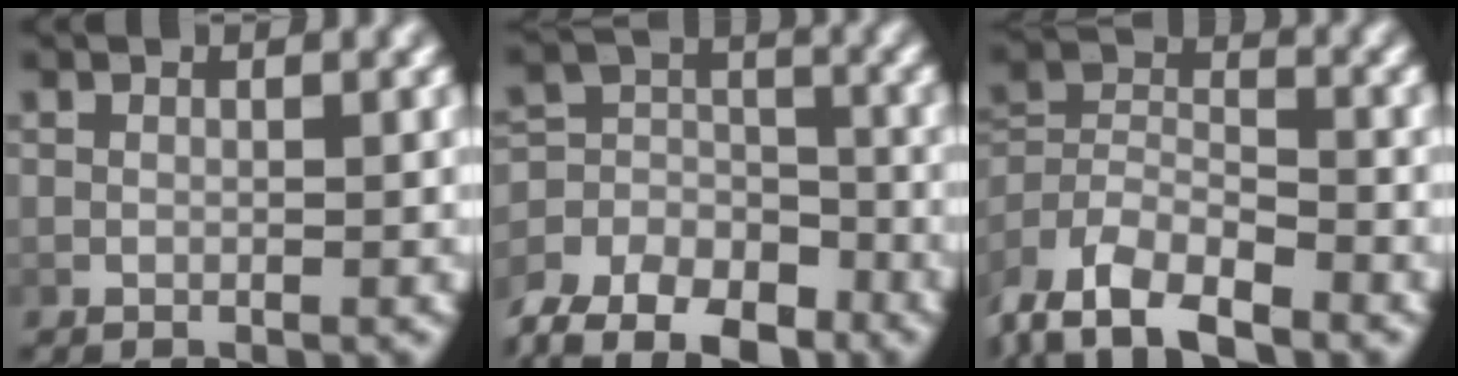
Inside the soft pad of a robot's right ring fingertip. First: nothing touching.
{"total": 9.4, "force": [-5.3, 6.3, 4.5], "torque": [-0.097, -0.037, -0.080]}
{"total": 7.1, "force": [-2.7, 5.4, 3.6], "torque": [-0.105, -0.030, -0.047]}